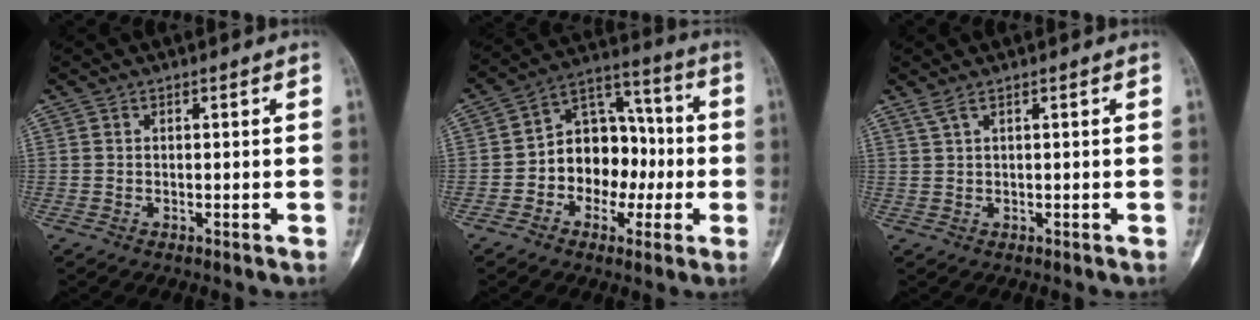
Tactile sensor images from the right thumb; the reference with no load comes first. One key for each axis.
{"total": 13.2, "fx": -2.2, "fy": 10.0, "fz": 8.4, "tx": -0.081, "ty": 0.051, "tz": -0.044}
{"total": 1.5, "fx": 1.0, "fy": 0.0, "fz": 1.1, "tx": -0.032, "ty": 0.007, "tz": 0.027}